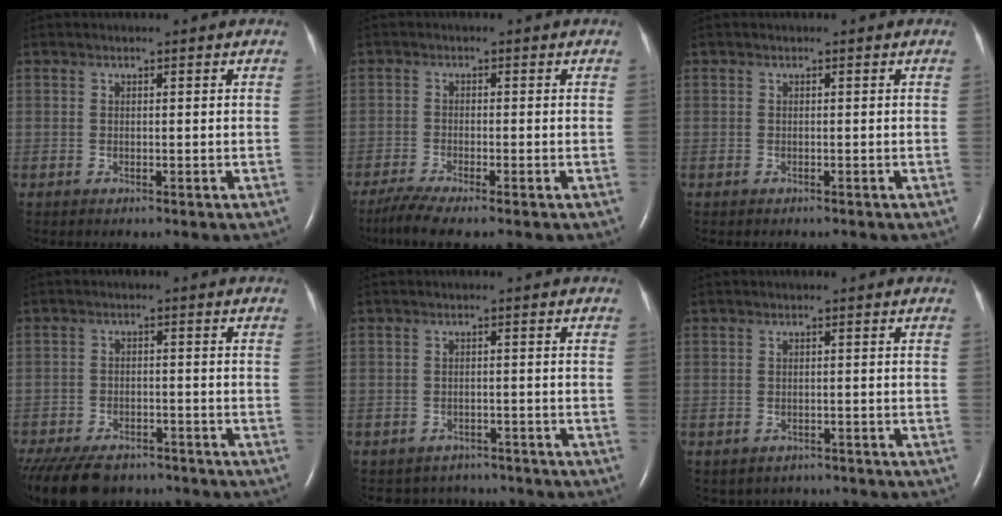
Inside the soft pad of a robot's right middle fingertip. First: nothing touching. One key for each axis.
{"total": 4.6, "fx": -3.6, "fy": 0.0, "fz": 2.8, "tx": -0.060, "ty": -0.014, "tz": -0.069}
{"total": 0.8, "fx": -0.7, "fy": 0.2, "fz": 0.3, "tx": -0.010, "ty": -0.002, "tz": -0.008}
{"total": 16.3, "fx": -12.5, "fy": 7.7, "fz": 7.0, "tx": -0.199, "ty": -0.027, "tz": -0.179}
{"total": 4.6, "fx": -4.0, "fy": 2.2, "fz": -0.4, "tx": 0.003, "ty": 0.010, "tz": -0.051}
{"total": 3.6, "fx": -3.0, "fy": 2.1, "fz": 0.3, "tx": -0.005, "ty": 0.008, "tz": -0.035}